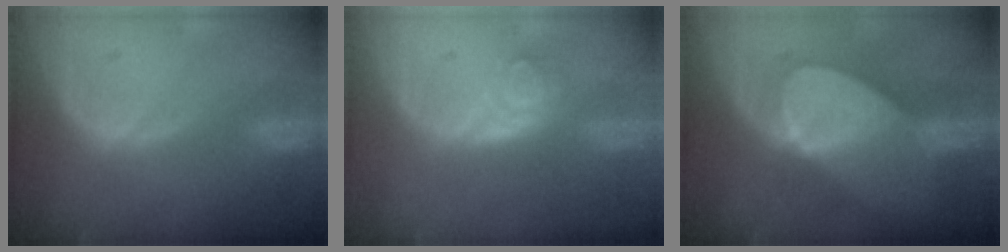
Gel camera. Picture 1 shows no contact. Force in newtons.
{"total": 4.0, "press": 3.6, "slide": 1.7}
{"total": 7.8, "press": 7.4, "slide": 2.4}